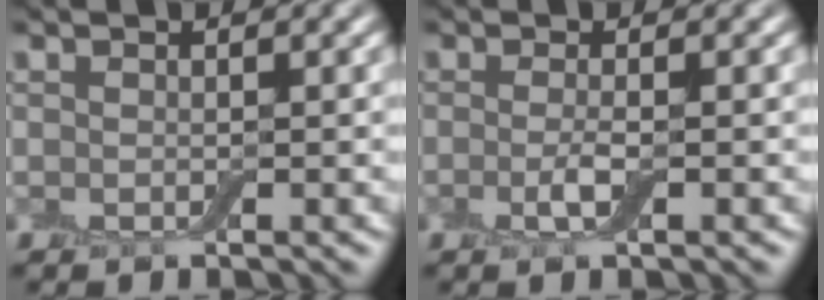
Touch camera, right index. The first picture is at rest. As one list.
[{"total": 1.7, "force": [-0.4, 0.3, 1.6], "torque": [-0.034, -0.005, -0.012]}]